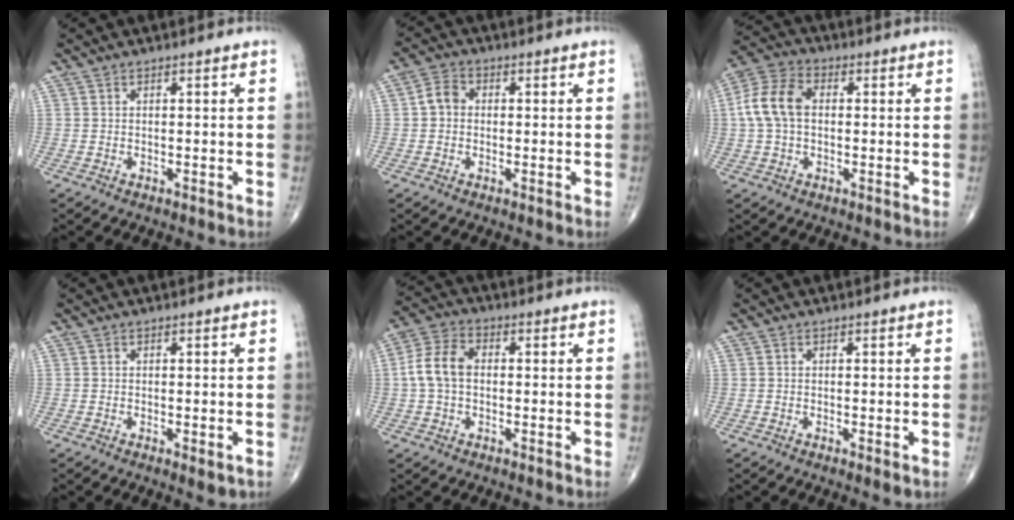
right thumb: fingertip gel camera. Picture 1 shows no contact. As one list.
[{"total": 3.9, "force": [0.0, 3.3, 2.2], "torque": [-0.032, 0.012, -0.009]}, {"total": 9.7, "force": [0.6, 6.5, 7.2], "torque": [-0.149, 0.028, 0.004]}, {"total": 1.9, "force": [-0.6, 0.7, 1.7], "torque": [-0.025, -0.005, -0.007]}, {"total": 7.8, "force": [0.0, 5.3, 5.7], "torque": [-0.115, 0.026, -0.009]}, {"total": 1.2, "force": [-0.3, 0.4, 1.1], "torque": [-0.023, -0.005, -0.007]}]